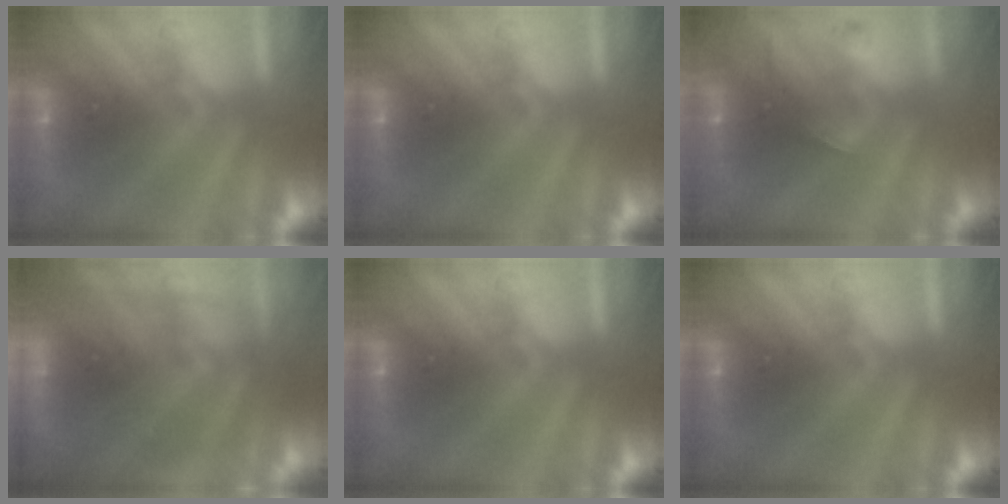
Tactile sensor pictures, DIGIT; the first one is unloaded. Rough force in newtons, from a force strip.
{"total": 0.0}
{"total": 2.2}
{"total": 7.6}
{"total": 0.0}
{"total": 0.0}